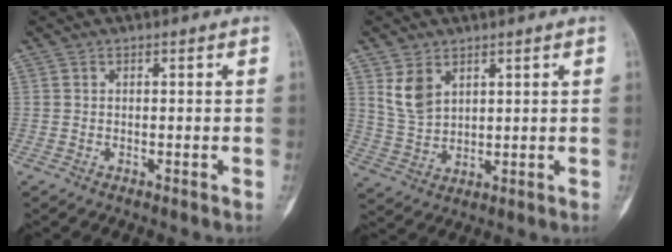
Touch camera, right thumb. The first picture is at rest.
{"total": 6.4, "force": [3.3, 4.1, 3.6], "torque": [-0.057, -0.014, 0.078]}